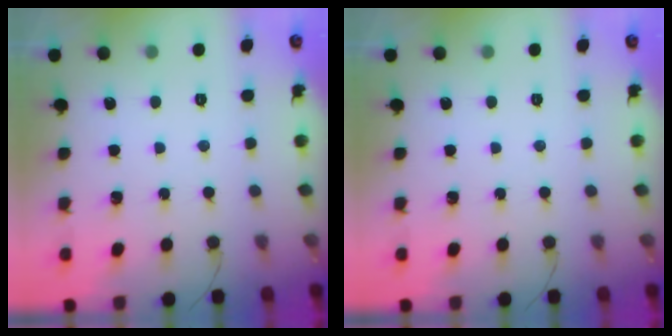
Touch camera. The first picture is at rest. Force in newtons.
{"total": 0.0}